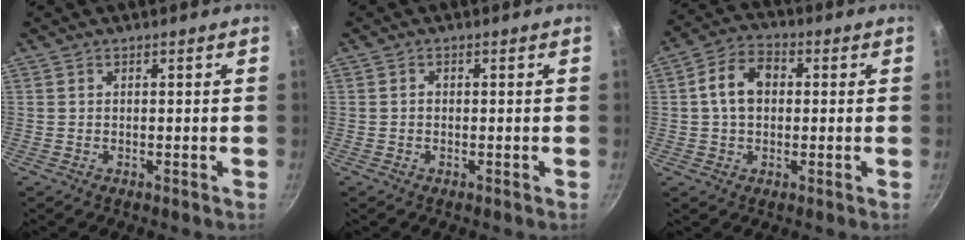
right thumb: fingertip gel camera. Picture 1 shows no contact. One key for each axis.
{"total": 0.7, "fx": -0.1, "fy": 0.6, "fz": 0.4, "tx": -0.007, "ty": 0.005, "tz": -0.003}
{"total": 8.4, "fx": 0.8, "fy": 6.0, "fz": 5.7, "tx": -0.083, "ty": 0.022, "tz": 0.003}